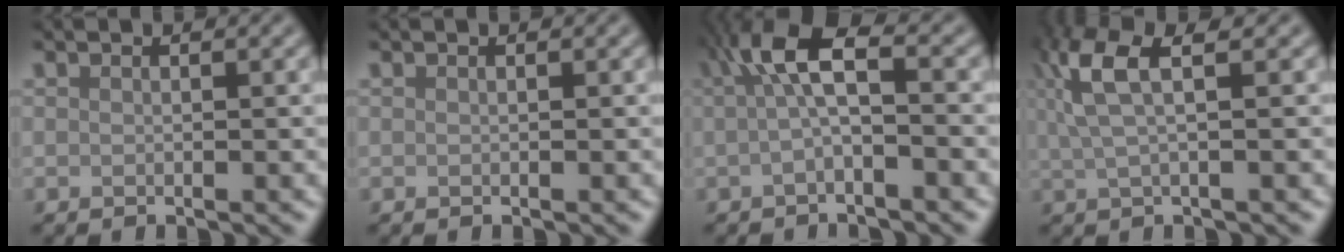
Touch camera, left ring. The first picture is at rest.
{"total": 0.0}
{"total": 4.5, "force": [0.5, 1.2, 4.3], "torque": [-0.083, 0.014, -0.002]}
{"total": 5.3, "force": [2.5, 1.2, 4.5], "torque": [-0.098, 0.015, 0.049]}